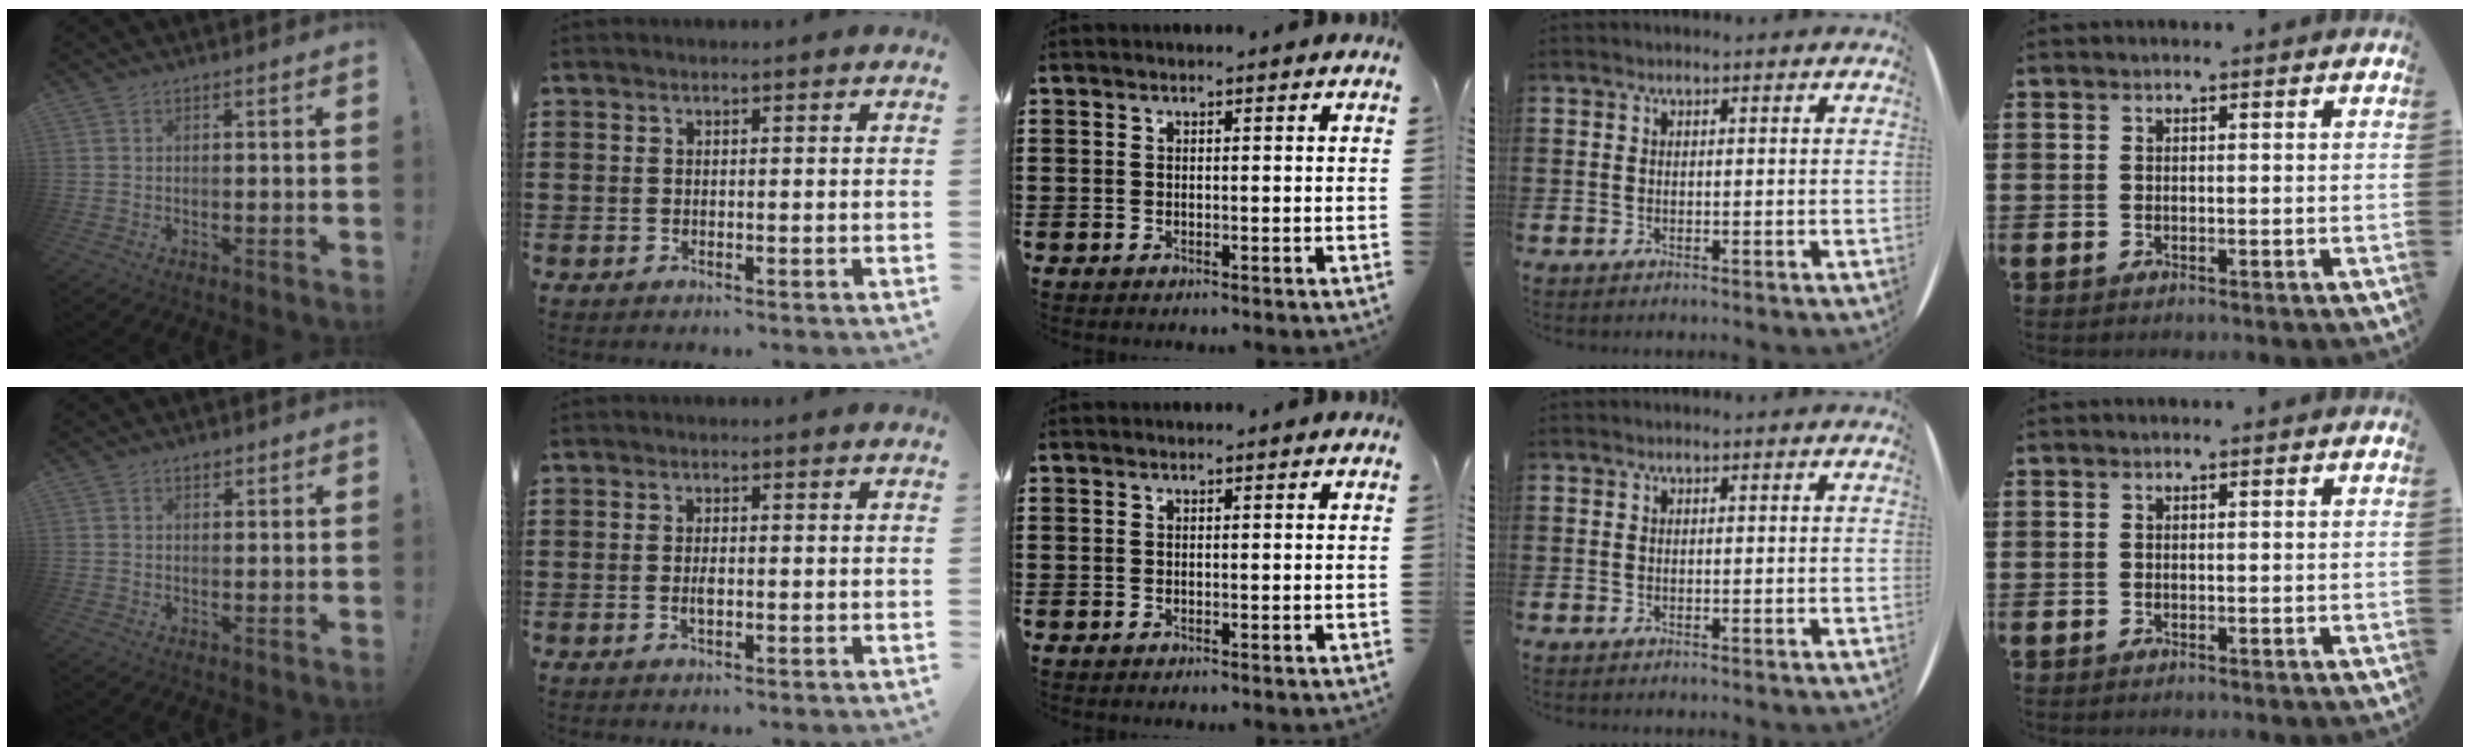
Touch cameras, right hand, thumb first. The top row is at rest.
{"thumb": {"total": 1.5, "force": [1.1, 0.7, 0.7], "torque": [-0.003, -0.006, 0.018]}, "index": {"total": 1.7, "force": [-0.2, 0.7, 1.6], "torque": [-0.030, 0.000, -0.005]}}